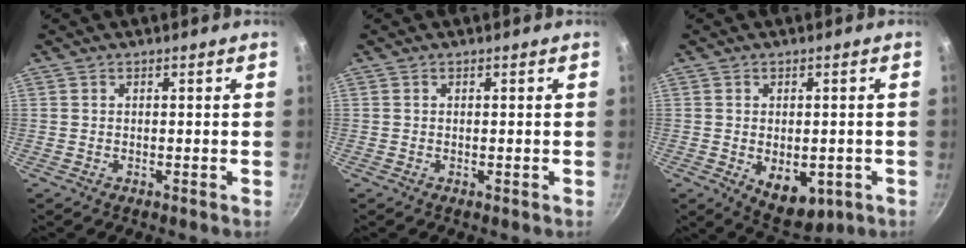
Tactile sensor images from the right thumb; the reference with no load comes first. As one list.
[{"total": 0.0}, {"total": 8.4, "force": [-1.9, 5.2, 6.3], "torque": [-0.064, -0.006, -0.010]}]